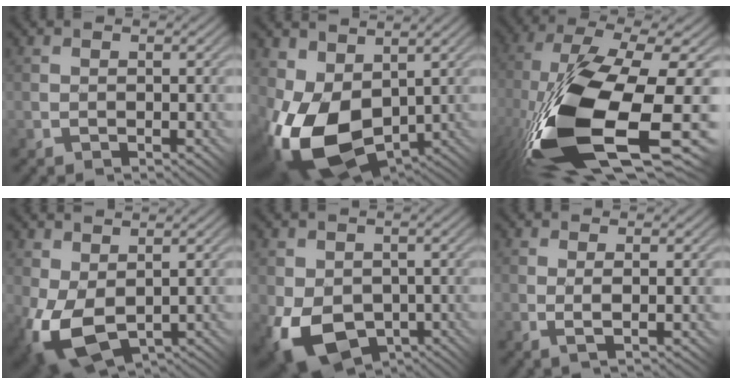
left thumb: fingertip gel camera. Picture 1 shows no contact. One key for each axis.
{"total": 12.3, "fx": -1.3, "fy": 7.4, "fz": 9.8, "tx": -0.239, "ty": -0.020, "tz": -0.024}
{"total": 17.8, "fx": -5.6, "fy": 6.2, "fz": 15.7, "tx": -0.349, "ty": -0.034, "tz": -0.084}
{"total": 7.7, "fx": -1.2, "fy": 4.6, "fz": 6.1, "tx": -0.160, "ty": -0.020, "tz": -0.012}
{"total": 9.8, "fx": -3.8, "fy": 6.6, "fz": 6.2, "tx": -0.125, "ty": -0.024, "tz": -0.065}
{"total": 1.7, "fx": 0.5, "fy": -0.6, "fz": 1.5, "tx": -0.027, "ty": 0.008, "tz": 0.008}